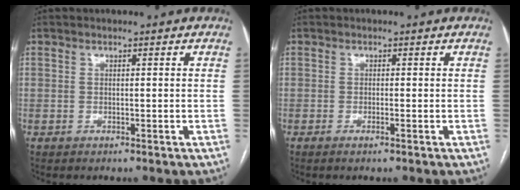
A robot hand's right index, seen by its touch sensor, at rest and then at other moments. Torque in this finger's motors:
{"motor_torque": [0.13, 0.12, -0.03, 0.00]}